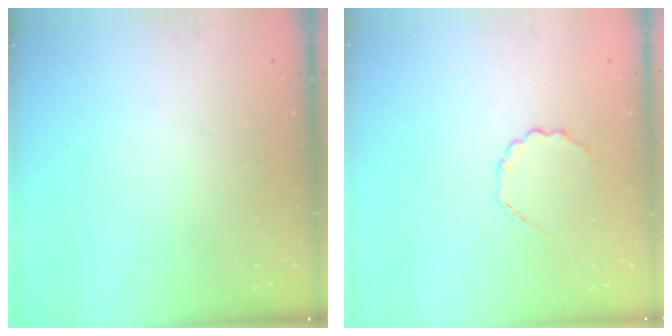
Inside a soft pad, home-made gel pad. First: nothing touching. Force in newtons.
{"total": 3.8, "press": 3.5, "slide": 1.3}